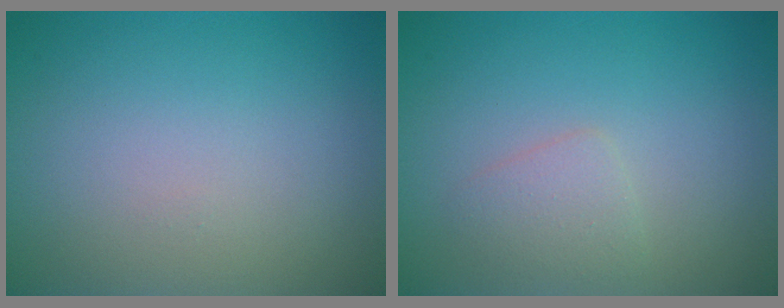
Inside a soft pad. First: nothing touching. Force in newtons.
{"total": 1.5, "press": 1.5, "slide": 0.1}